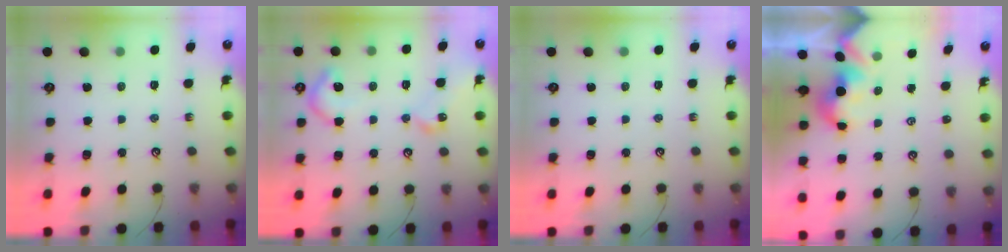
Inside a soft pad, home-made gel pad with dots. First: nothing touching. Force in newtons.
{"total": 9.4, "press": 9.3, "slide": 0.8}
{"total": 0.0}
{"total": 2.0, "press": 2.0, "slide": 0.1}